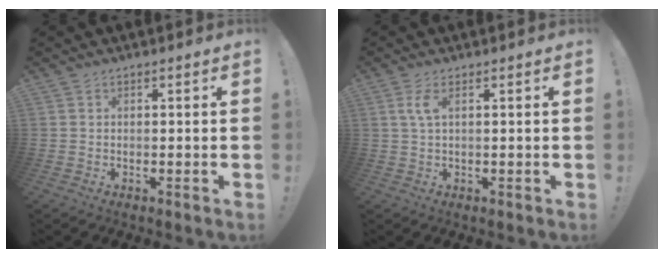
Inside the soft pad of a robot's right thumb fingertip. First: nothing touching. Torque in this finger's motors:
{"motor_torque": [0.65, 0.62, 0.58, -0.18, 0.01]}